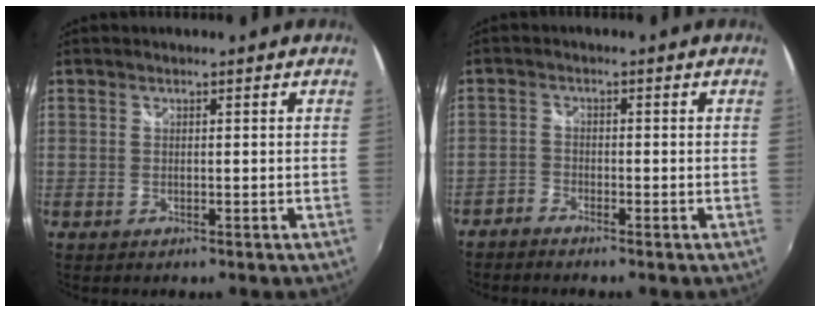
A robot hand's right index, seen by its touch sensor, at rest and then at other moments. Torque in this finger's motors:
{"motor_torque": [-0.25, -0.19, -0.03, -0.01]}